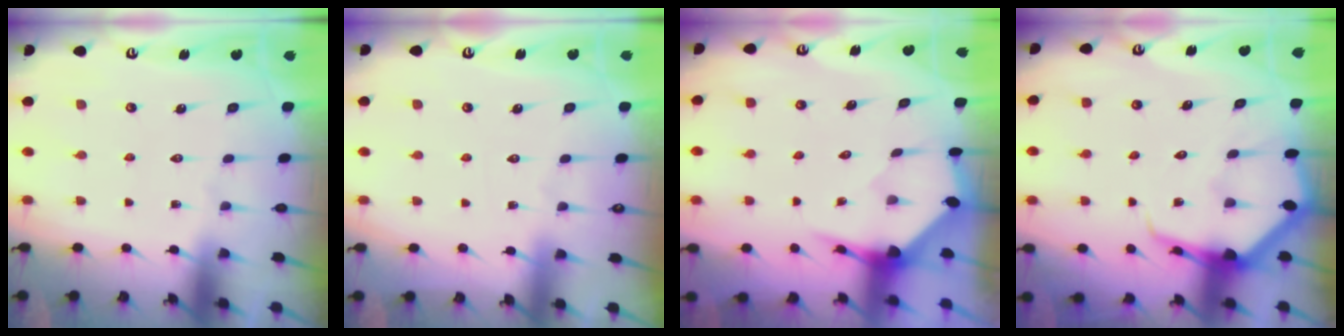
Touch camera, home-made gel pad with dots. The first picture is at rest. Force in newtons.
{"total": 2.2, "press": 2.2, "slide": 0.3}
{"total": 3.7, "press": 3.6, "slide": 0.4}
{"total": 6.9, "press": 6.9, "slide": 0.8}